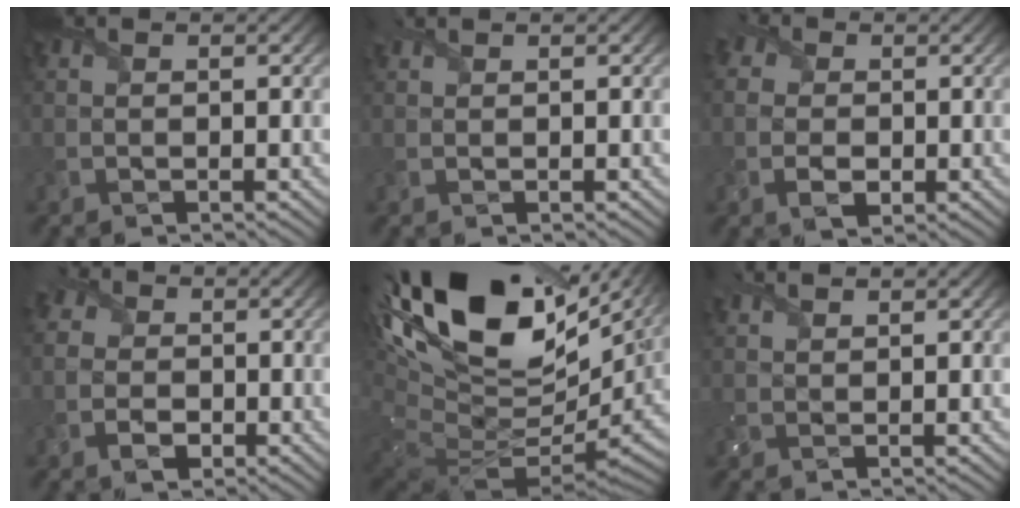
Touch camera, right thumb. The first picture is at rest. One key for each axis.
{"total": 1.2, "fx": 1.1, "fy": 0.2, "fz": 0.4, "tx": -0.008, "ty": 0.008, "tz": 0.027}
{"total": 5.2, "fx": 0.1, "fy": 4.3, "fz": 3.0, "tx": -0.085, "ty": -0.002, "tz": -0.001}
{"total": 4.9, "fx": -0.6, "fy": 4.2, "fz": 2.5, "tx": -0.057, "ty": -0.002, "tz": -0.022}
{"total": 19.0, "fx": 7.7, "fy": 10.4, "fz": 13.9, "tx": -0.279, "ty": -0.013, "tz": 0.177}
{"total": 2.1, "fx": 1.8, "fy": 0.6, "fz": 1.0, "tx": -0.025, "ty": 0.007, "tz": 0.039}